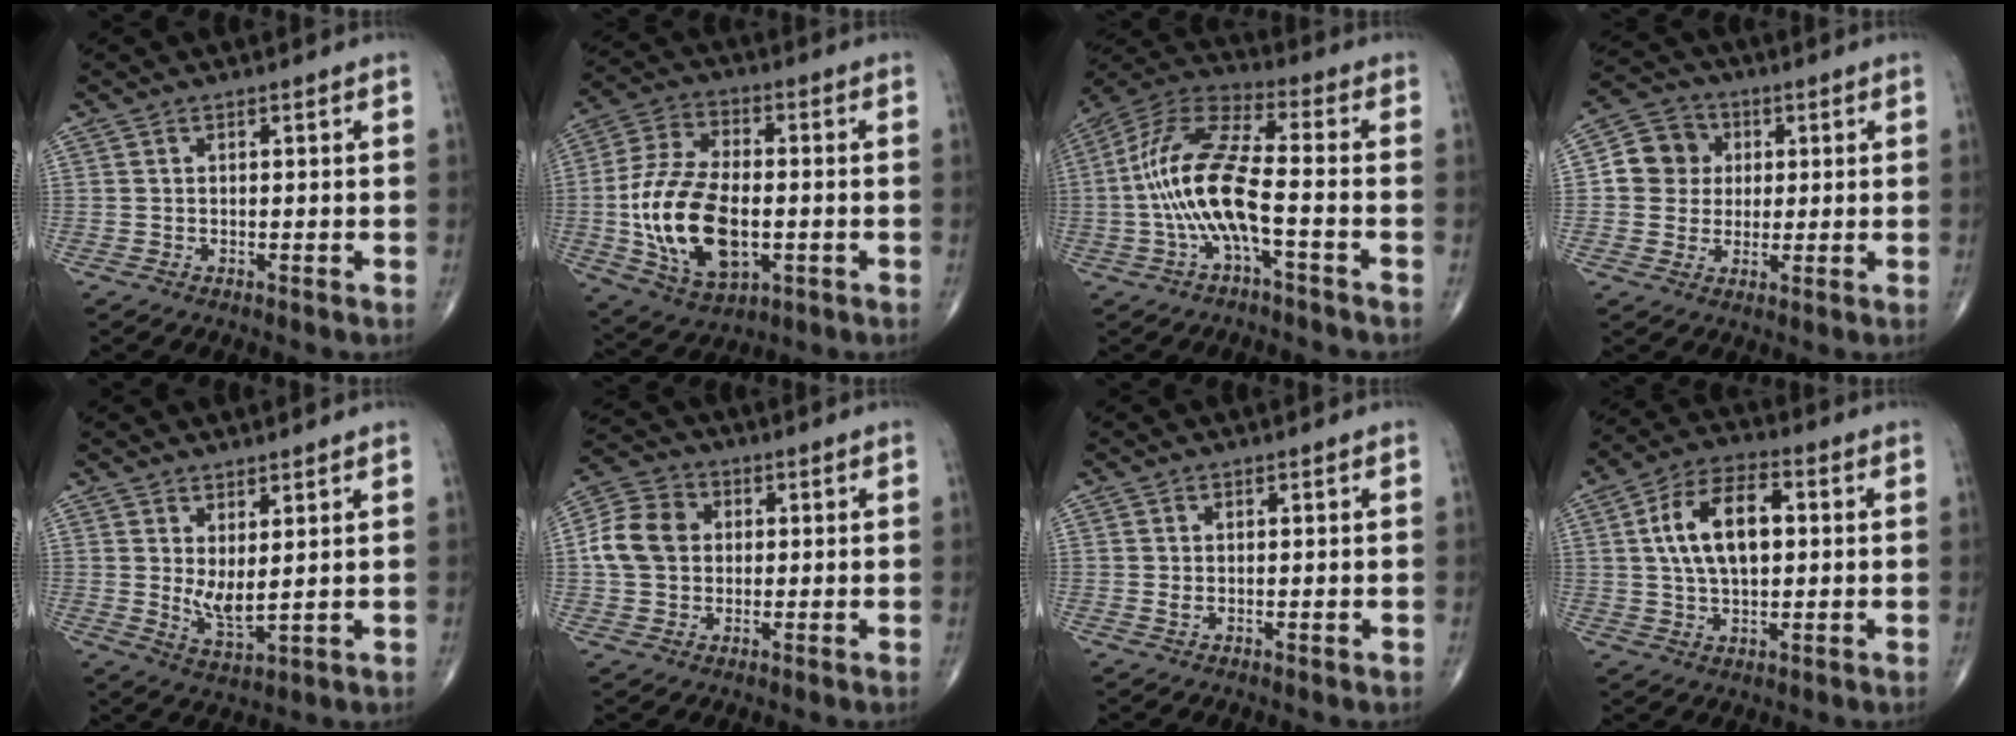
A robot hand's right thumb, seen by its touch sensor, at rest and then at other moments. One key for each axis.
{"total": 18.7, "fx": -2.7, "fy": 10.3, "fz": 15.3, "tx": -0.293, "ty": 0.008, "tz": -0.039}
{"total": 14.4, "fx": -3.0, "fy": 4.1, "fz": 13.5, "tx": -0.297, "ty": 0.044, "tz": -0.061}
{"total": 8.5, "fx": 1.1, "fy": 7.9, "fz": 2.8, "tx": -0.016, "ty": 0.007, "tz": 0.009}
{"total": 5.4, "fx": 1.5, "fy": 1.8, "fz": 4.8, "tx": -0.086, "ty": -0.028, "tz": 0.037}
{"total": 9.4, "fx": 0.9, "fy": 7.7, "fz": 5.3, "tx": -0.086, "ty": 0.017, "tz": 0.008}
{"total": 0.9, "fx": 0.3, "fy": 0.3, "fz": 0.8, "tx": -0.017, "ty": -0.003, "tz": 0.007}
{"total": 12.7, "fx": 2.0, "fy": 6.9, "fz": 10.4, "tx": -0.178, "ty": 0.012, "tz": 0.031}